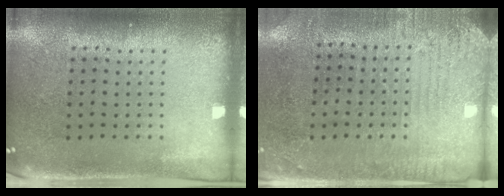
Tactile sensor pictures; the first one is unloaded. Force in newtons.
{"total": 2.8, "press": 2.4, "slide": 1.4}